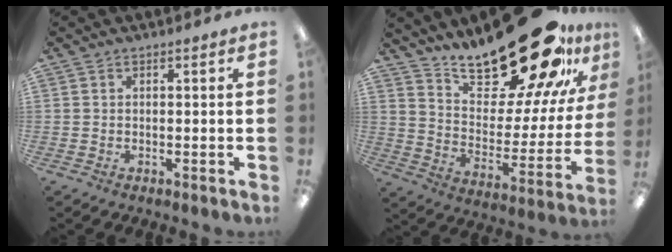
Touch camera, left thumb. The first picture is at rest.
{"total": 27.3, "force": [20.9, 9.8, 14.5], "torque": [-0.205, -0.144, 0.346]}